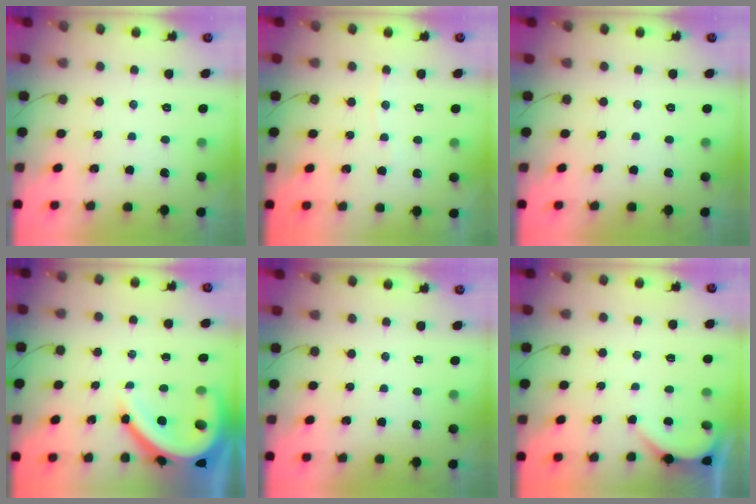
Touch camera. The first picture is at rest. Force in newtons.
{"total": 2.2, "press": 2.2, "slide": 0.2}
{"total": 0.0}
{"total": 14.8, "press": 14.8, "slide": 1.6}
{"total": 0.0}
{"total": 1.3, "press": 1.3, "slide": 0.1}